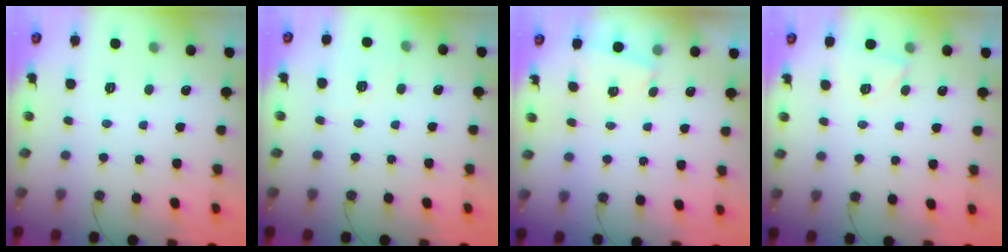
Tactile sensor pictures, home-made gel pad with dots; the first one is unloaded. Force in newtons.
{"total": 4.0, "press": 3.7, "slide": 1.6}
{"total": 1.0, "press": 1.0, "slide": 0.3}
{"total": 3.1, "press": 2.9, "slide": 1.1}